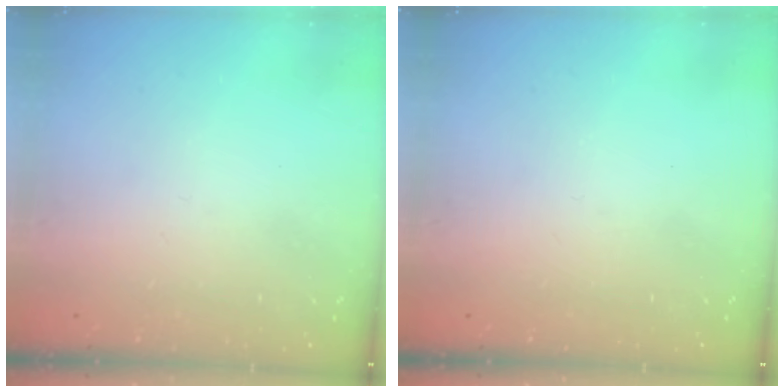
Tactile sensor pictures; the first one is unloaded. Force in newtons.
{"total": 0.0}